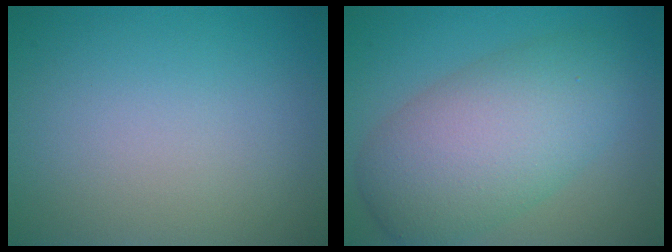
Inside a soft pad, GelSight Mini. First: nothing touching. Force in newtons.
{"total": 8.4, "press": 8.4, "slide": 0.1}